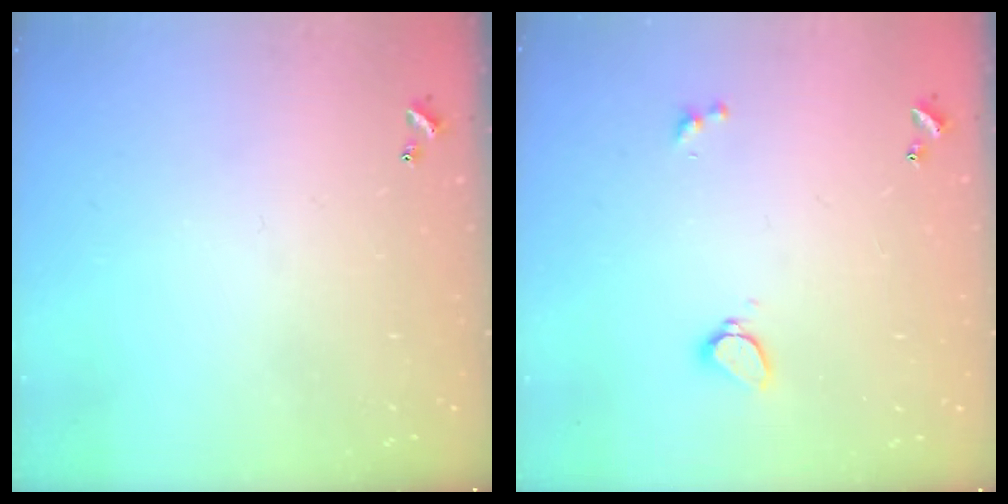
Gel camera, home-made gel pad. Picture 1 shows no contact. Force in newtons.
{"total": 2.9, "press": 2.3, "slide": 1.9}